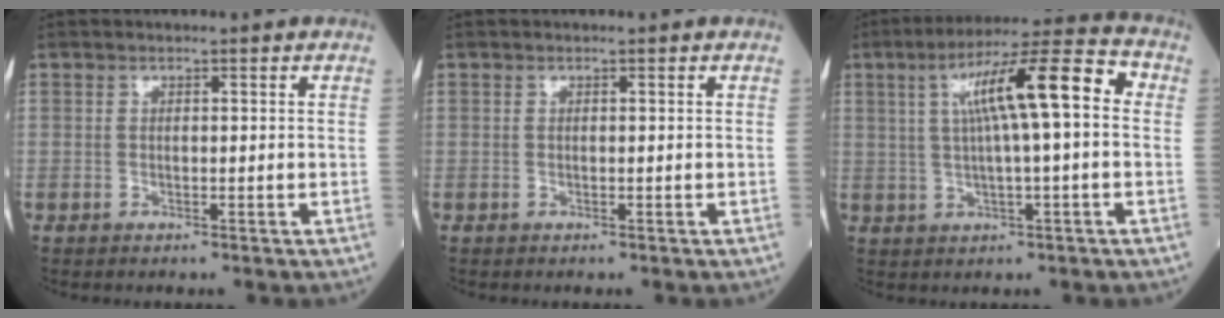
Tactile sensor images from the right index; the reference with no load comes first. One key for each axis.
{"total": 0.0}
{"total": 12.6, "fx": 2.1, "fy": 1.4, "fz": 12.3, "tx": -0.202, "ty": 0.035, "tz": 0.031}